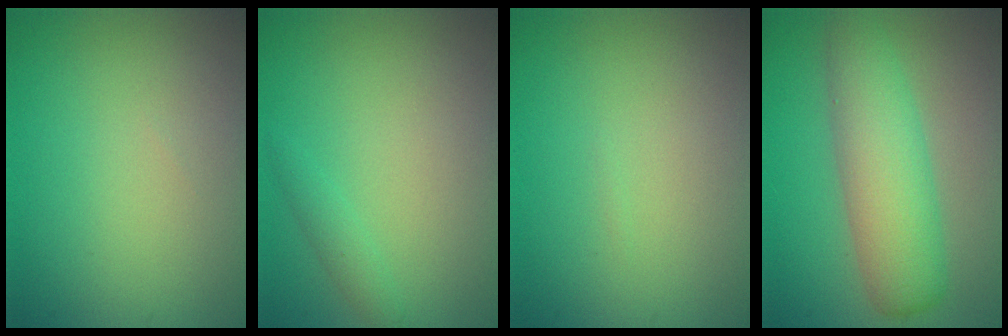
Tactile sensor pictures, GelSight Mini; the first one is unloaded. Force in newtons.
{"total": 1.1, "press": 1.1, "slide": 0.1}
{"total": 0.0}
{"total": 5.8, "press": 5.8, "slide": 0.2}